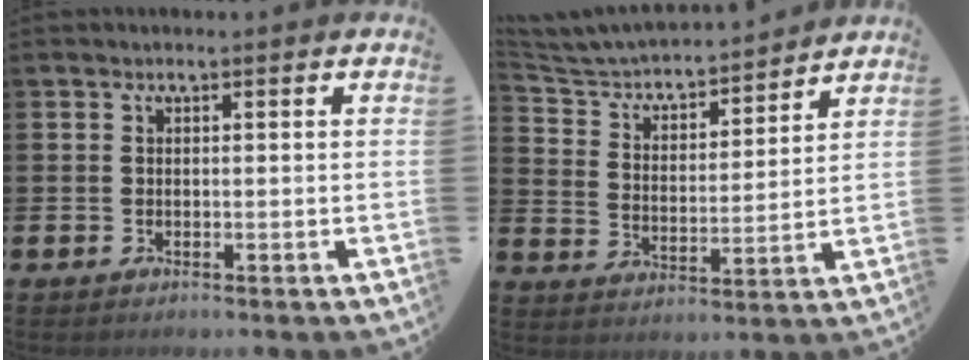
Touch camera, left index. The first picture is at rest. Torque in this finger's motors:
{"motor_torque": [1.14, -1.00, 0.22, 0.03]}